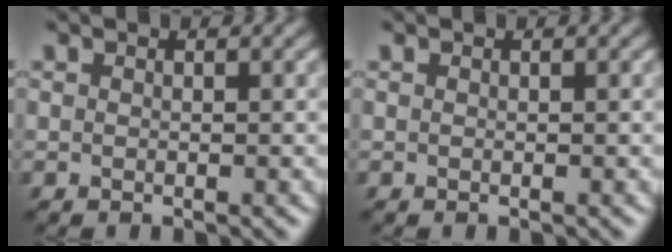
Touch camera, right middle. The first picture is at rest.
{"total": 0.0}